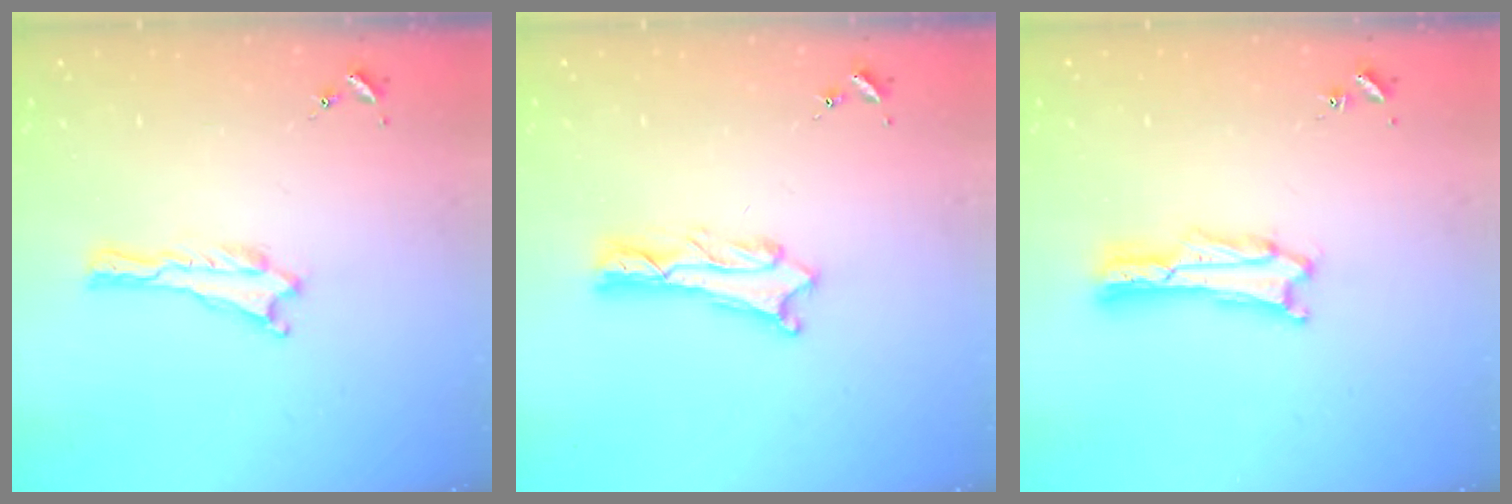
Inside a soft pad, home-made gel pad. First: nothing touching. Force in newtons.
{"total": 2.0, "press": 2.0, "slide": 0.2}
{"total": 1.7, "press": 1.7, "slide": 0.3}